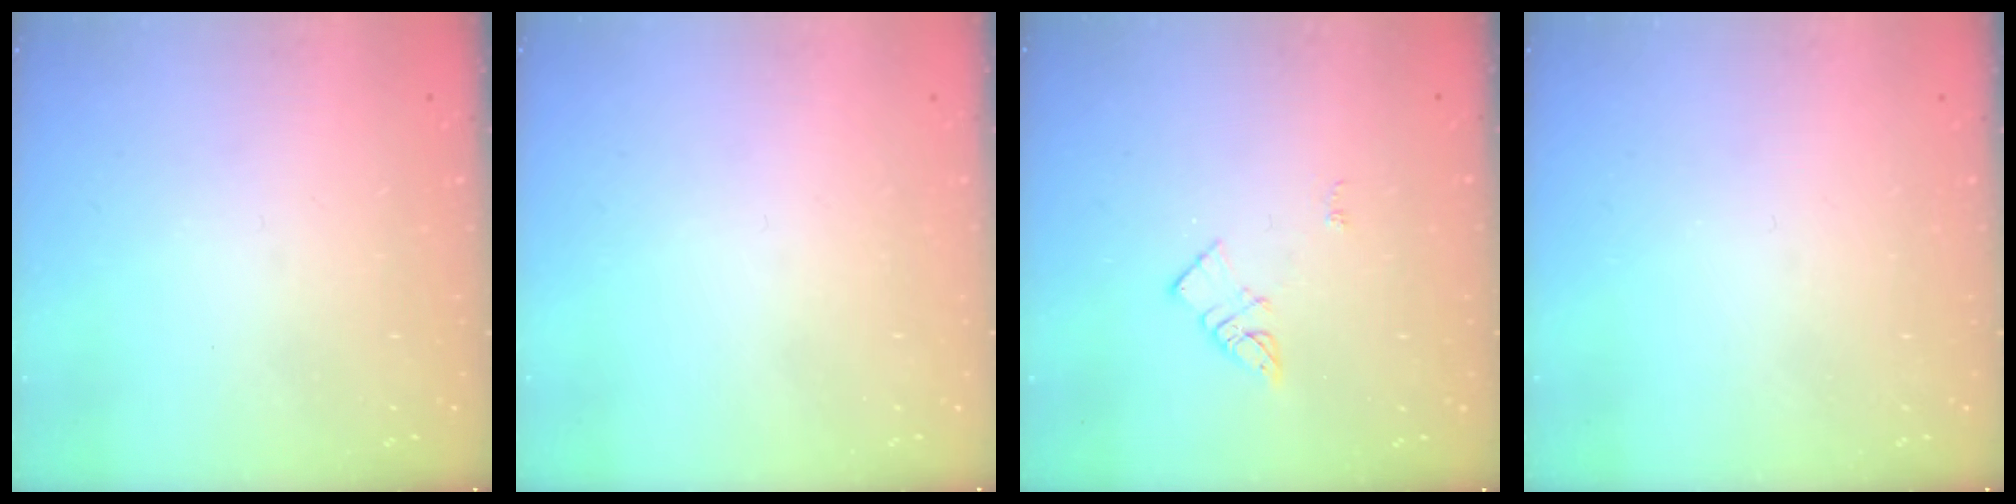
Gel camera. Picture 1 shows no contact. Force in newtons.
{"total": 1.8, "press": 1.8, "slide": 0.1}
{"total": 4.9, "press": 4.9, "slide": 0.5}
{"total": 0.0}